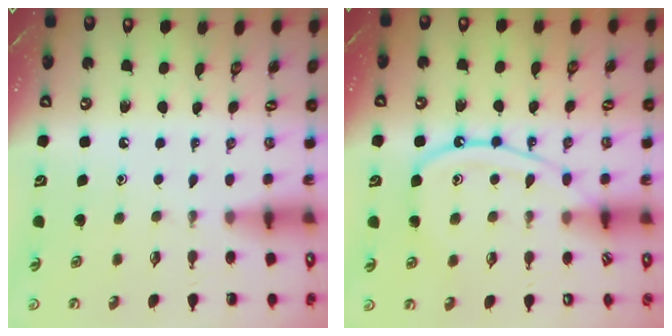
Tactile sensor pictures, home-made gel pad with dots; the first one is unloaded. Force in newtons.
{"total": 11.6, "press": 11.5, "slide": 1.2}